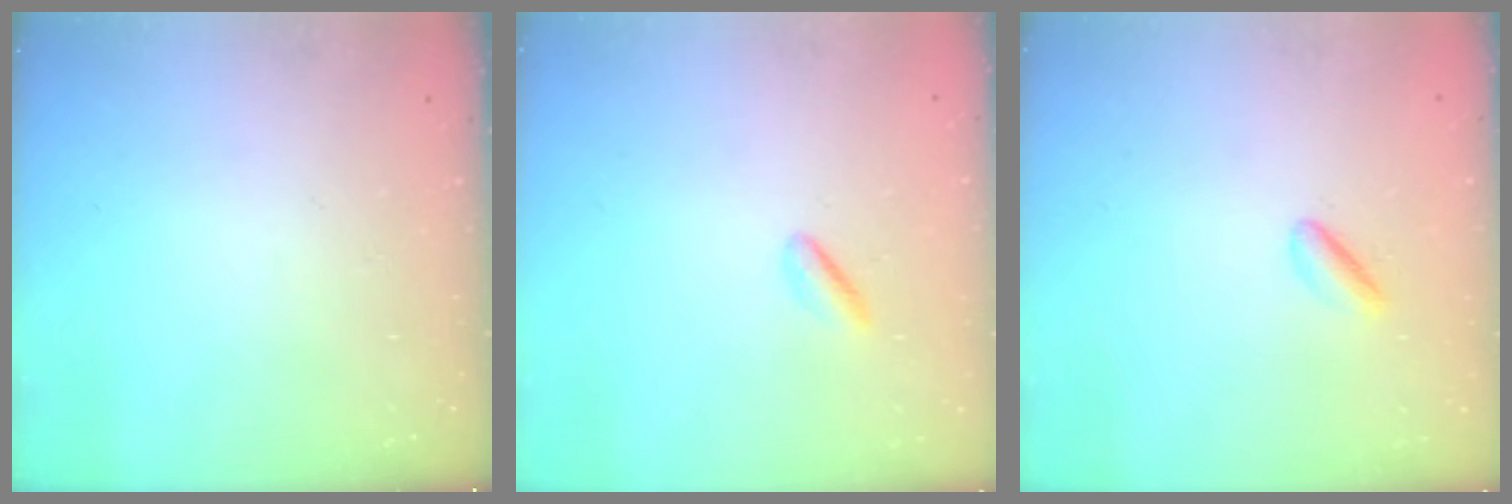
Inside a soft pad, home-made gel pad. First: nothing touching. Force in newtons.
{"total": 1.1, "press": 0.9, "slide": 0.7}
{"total": 2.4, "press": 2.3, "slide": 0.8}